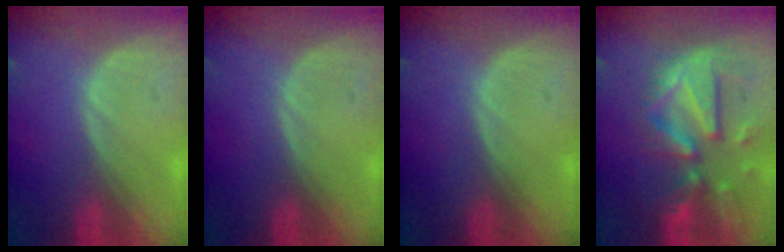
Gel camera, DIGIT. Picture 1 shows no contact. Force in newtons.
{"total": 0.0}
{"total": 0.0}
{"total": 12.3, "press": 10.6, "slide": 6.2}